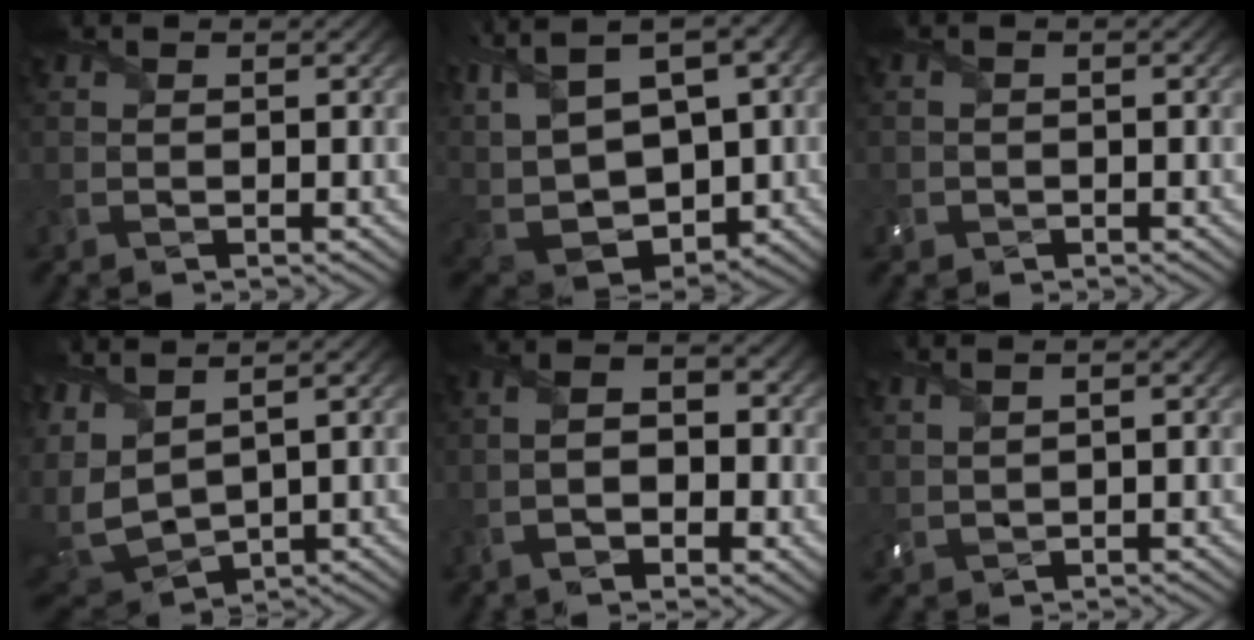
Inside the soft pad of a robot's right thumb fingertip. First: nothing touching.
{"total": 17.2, "force": [3.9, 10.6, 13.0], "torque": [-0.298, 0.018, 0.115]}
{"total": 1.4, "force": [-0.7, 1.2, -0.1], "torque": [0.003, -0.005, -0.016]}
{"total": 8.9, "force": [0.6, 4.7, 7.6], "torque": [-0.229, -0.003, 0.010]}
{"total": 7.0, "force": [-1.6, 3.8, 5.6], "torque": [-0.103, -0.005, -0.025]}
{"total": 2.0, "force": [1.5, 0.5, 1.3], "torque": [-0.033, 0.003, 0.037]}